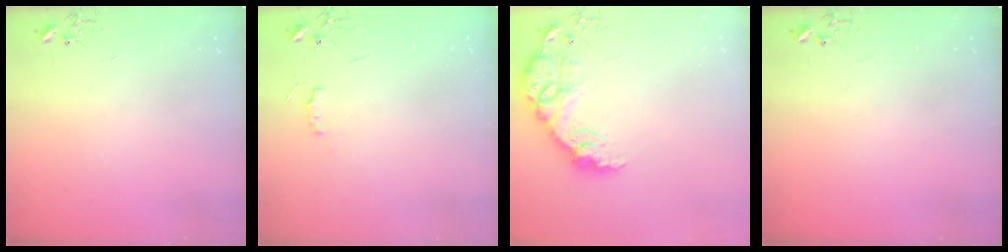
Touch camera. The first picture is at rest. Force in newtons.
{"total": 4.9, "press": 4.9, "slide": 0.7}
{"total": 15.4, "press": 15.4, "slide": 1.1}
{"total": 0.0}